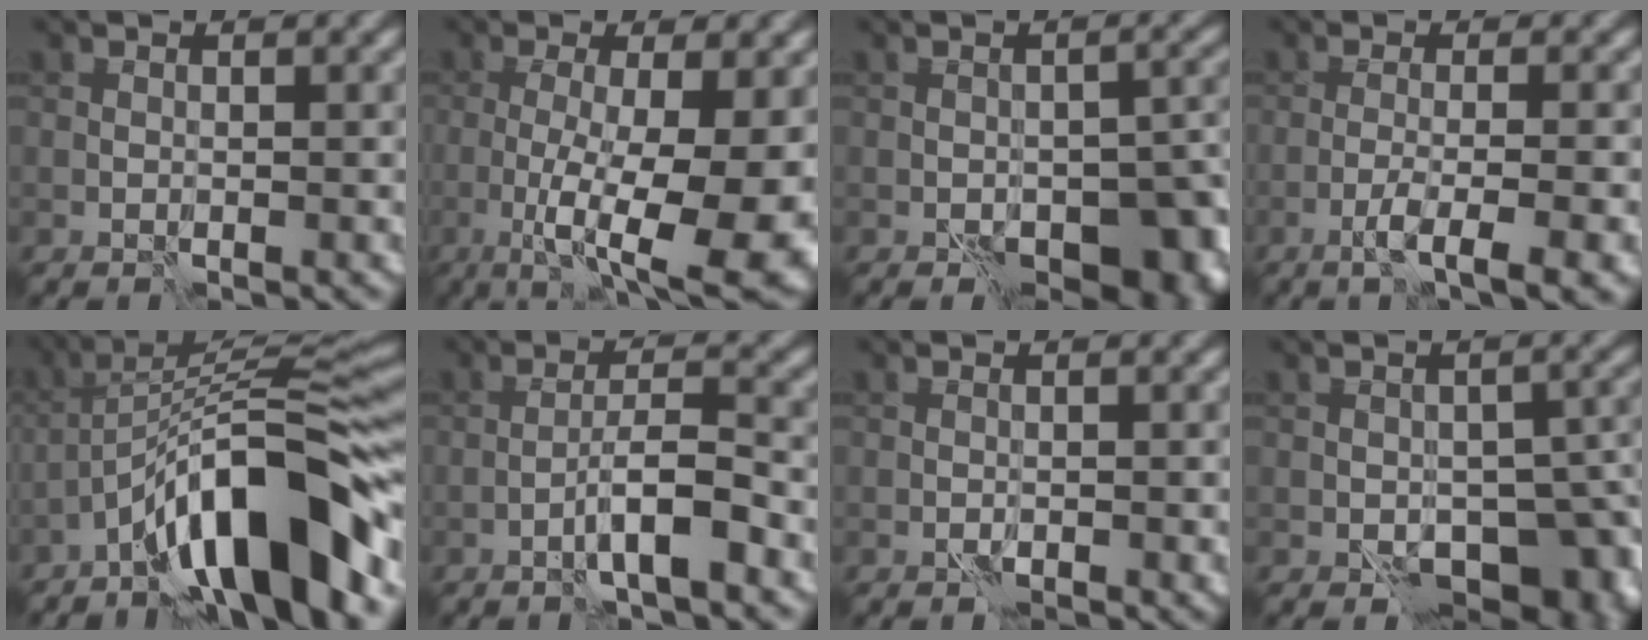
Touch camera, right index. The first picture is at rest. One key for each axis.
{"total": 11.6, "fx": -2.5, "fy": 3.1, "fz": 10.9, "tx": -0.157, "ty": -0.012, "tz": -0.032}
{"total": 7.7, "fx": -3.9, "fy": 4.1, "fz": 5.2, "tx": -0.060, "ty": -0.006, "tz": -0.041}
{"total": 4.6, "fx": -2.3, "fy": 1.0, "fz": 3.9, "tx": -0.059, "ty": 0.002, "tz": -0.043}
{"total": 11.7, "fx": -6.9, "fy": 2.6, "fz": 9.1, "tx": -0.128, "ty": 0.026, "tz": -0.119}
{"total": 3.6, "fx": -1.9, "fy": 0.4, "fz": 3.1, "tx": -0.051, "ty": 0.016, "tz": -0.039}
{"total": 1.1, "fx": -0.5, "fy": 0.3, "fz": 0.9, "tx": -0.013, "ty": 0.001, "tz": -0.009}
{"total": 9.1, "fx": -3.9, "fy": 5.1, "fz": 6.4, "tx": -0.066, "ty": -0.017, "tz": -0.044}